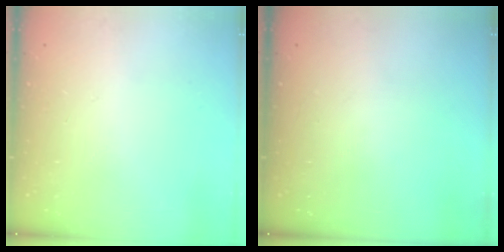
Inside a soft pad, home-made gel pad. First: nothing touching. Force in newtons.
{"total": 0.0}